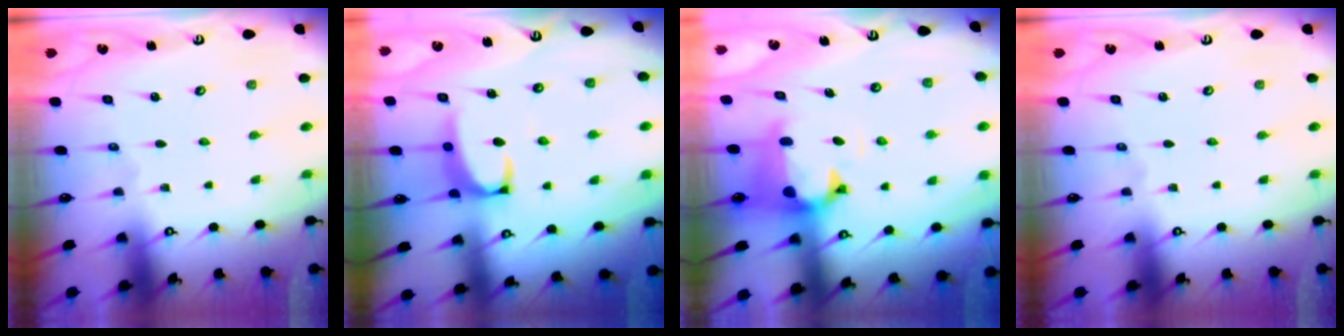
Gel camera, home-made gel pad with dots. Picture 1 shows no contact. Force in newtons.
{"total": 3.5, "press": 3.4, "slide": 0.7}
{"total": 1.4, "press": 0.4, "slide": 1.3}
{"total": 0.0}